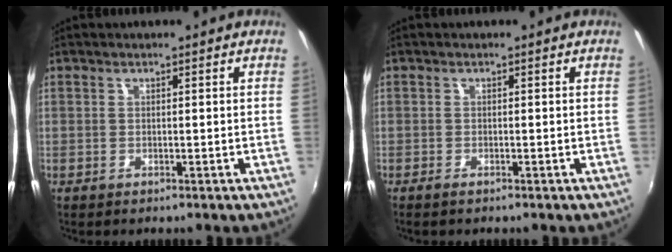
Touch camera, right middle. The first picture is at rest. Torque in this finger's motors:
{"motor_torque": [-0.03, -0.01, 0.00, 0.00]}